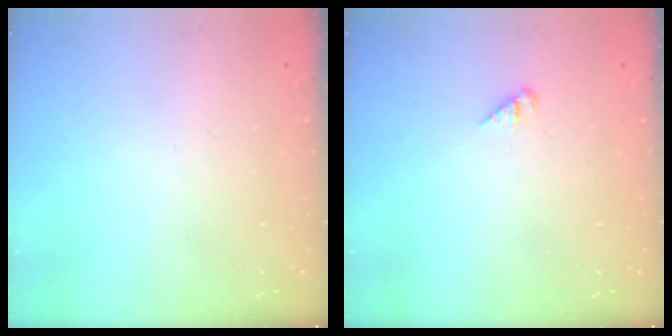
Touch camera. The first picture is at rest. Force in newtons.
{"total": 3.0, "press": 2.9, "slide": 0.3}